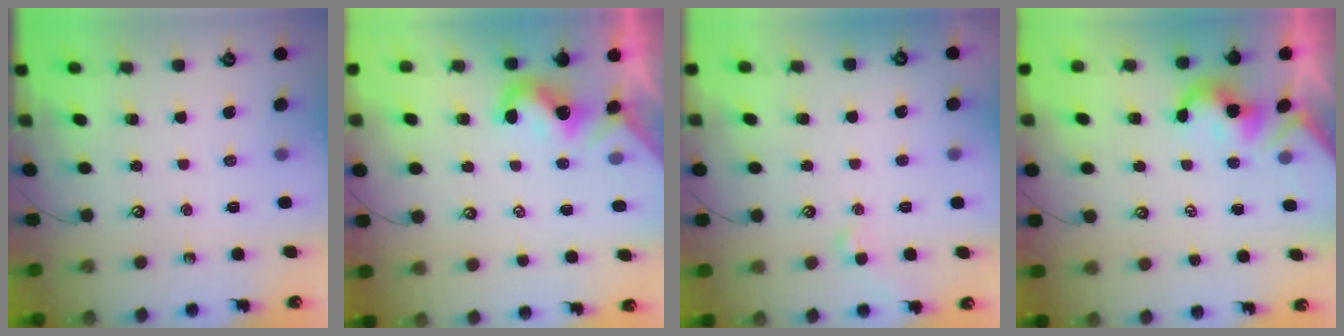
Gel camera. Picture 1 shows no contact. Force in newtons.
{"total": 0.7, "press": 0.5, "slide": 0.4}
{"total": 1.0, "press": 0.9, "slide": 0.3}
{"total": 2.1, "press": 2.0, "slide": 0.5}